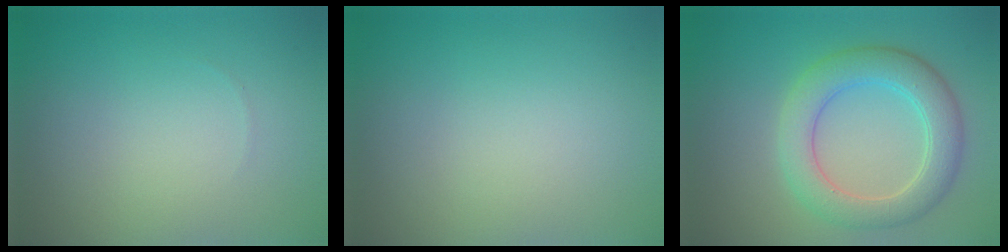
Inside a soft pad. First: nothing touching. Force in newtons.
{"total": 0.0}
{"total": 5.1, "press": 5.0, "slide": 0.4}